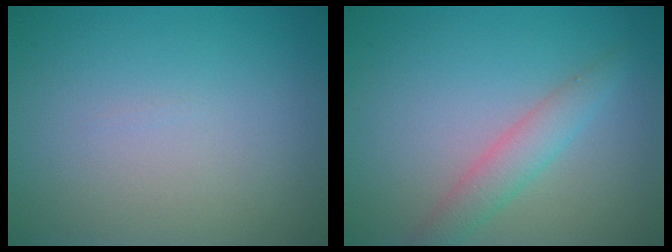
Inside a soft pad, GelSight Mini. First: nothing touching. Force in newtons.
{"total": 2.7, "press": 2.7, "slide": 0.1}